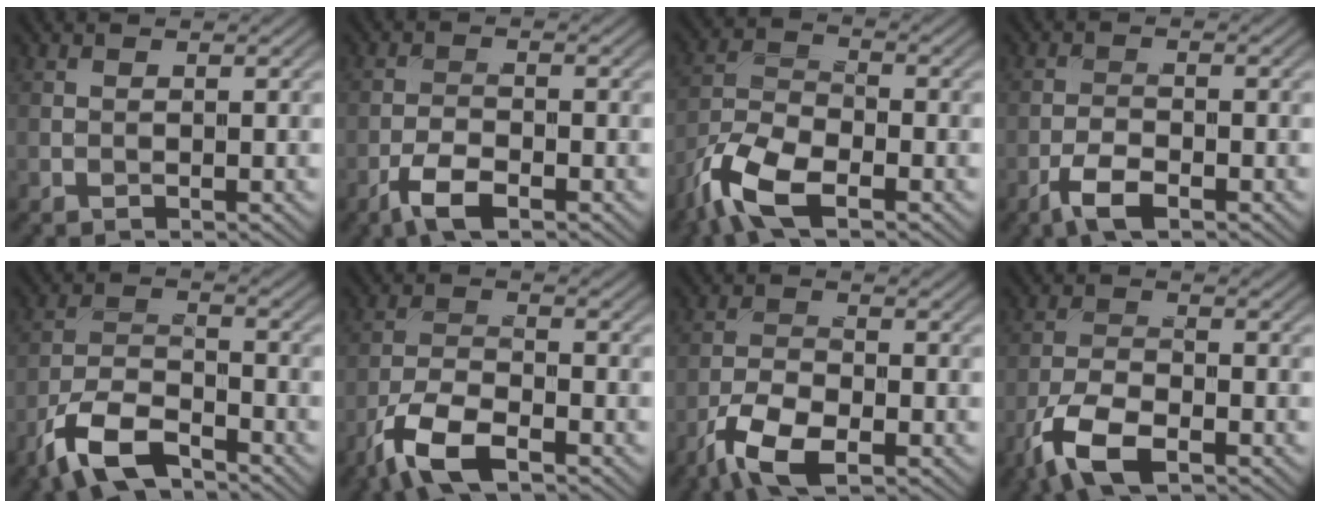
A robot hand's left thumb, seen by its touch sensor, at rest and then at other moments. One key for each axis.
{"total": 4.4, "fx": -2.7, "fy": 1.6, "fz": 3.1, "tx": -0.064, "ty": -0.002, "tz": -0.059}
{"total": 9.2, "fx": -5.9, "fy": 3.6, "fz": 6.1, "tx": -0.133, "ty": -0.013, "tz": -0.133}
{"total": 4.0, "fx": -2.5, "fy": 1.4, "fz": 2.8, "tx": -0.058, "ty": -0.002, "tz": -0.055}
{"total": 8.7, "fx": -6.0, "fy": 3.3, "fz": 5.3, "tx": -0.107, "ty": -0.007, "tz": -0.131}
{"total": 7.8, "fx": -5.0, "fy": 2.8, "fz": 5.3, "tx": -0.110, "ty": -0.004, "tz": -0.108}
{"total": 7.0, "fx": -4.2, "fy": 2.6, "fz": 4.9, "tx": -0.104, "ty": -0.004, "tz": -0.089}
{"total": 7.8, "fx": -4.6, "fy": 3.1, "fz": 5.4, "tx": -0.118, "ty": -0.007, "tz": -0.099}